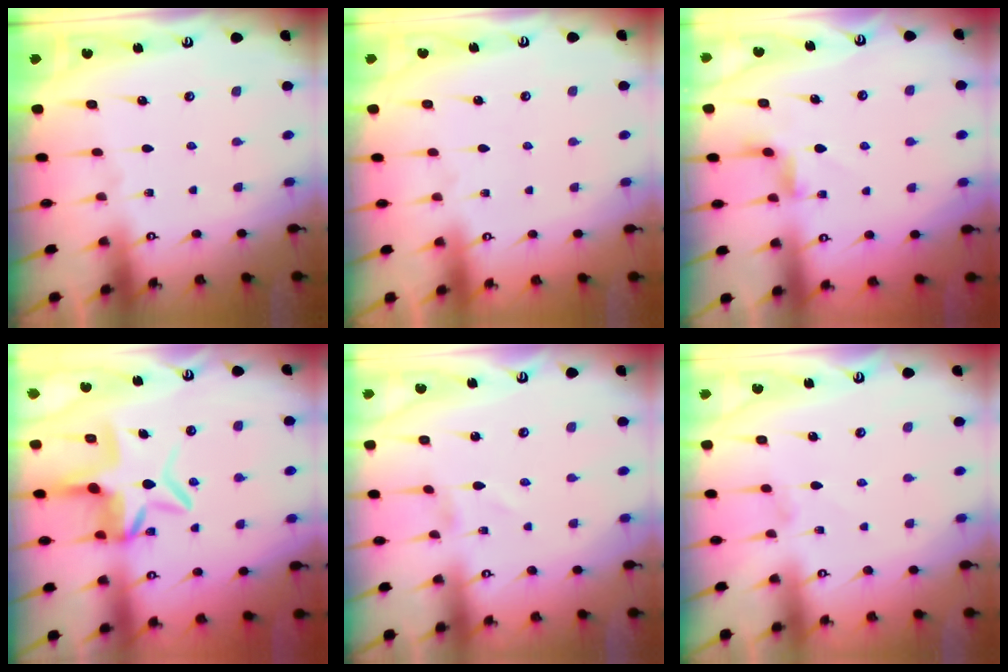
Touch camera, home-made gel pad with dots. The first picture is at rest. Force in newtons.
{"total": 1.6, "press": 1.6, "slide": 0.1}
{"total": 2.9, "press": 2.9, "slide": 0.4}
{"total": 9.0, "press": 8.7, "slide": 2.5}
{"total": 1.5, "press": 1.5, "slide": 0.1}
{"total": 0.0}